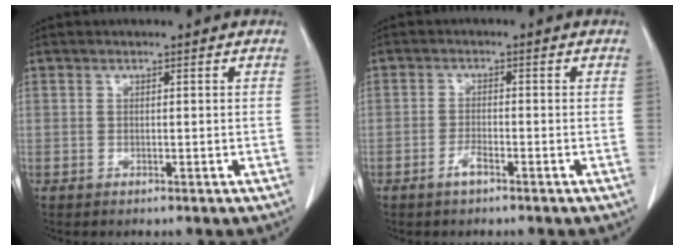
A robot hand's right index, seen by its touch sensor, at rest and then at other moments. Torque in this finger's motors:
{"motor_torque": [0.29, -0.07, 0.04, 0.03]}